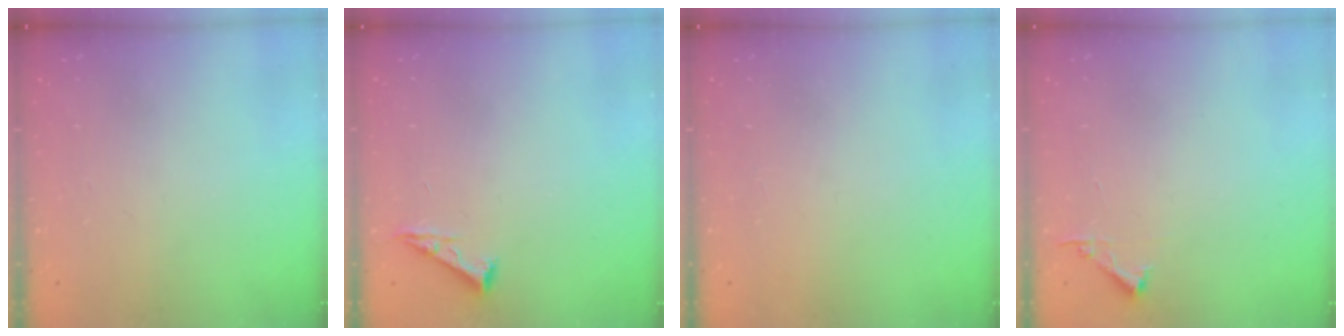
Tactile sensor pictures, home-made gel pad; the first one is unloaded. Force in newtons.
{"total": 4.3, "press": 4.3, "slide": 0.6}
{"total": 1.5, "press": 1.5, "slide": 0.1}
{"total": 4.4, "press": 4.4, "slide": 0.4}